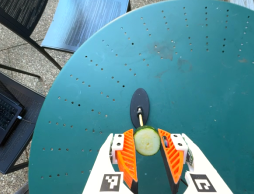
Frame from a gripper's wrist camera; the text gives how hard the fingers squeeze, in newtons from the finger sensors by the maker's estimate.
{"total": 10.0, "left": 9.6, "right": 10.4}